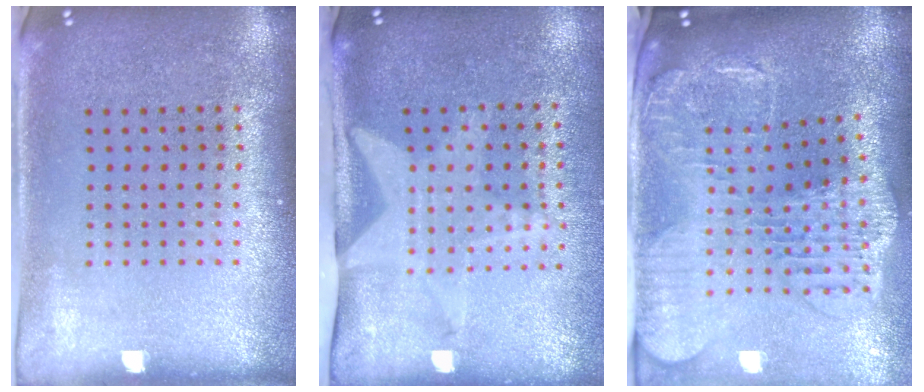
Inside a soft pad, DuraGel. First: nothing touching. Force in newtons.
{"total": 2.1, "press": 1.5, "slide": 1.5}
{"total": 2.8, "press": 2.4, "slide": 1.4}